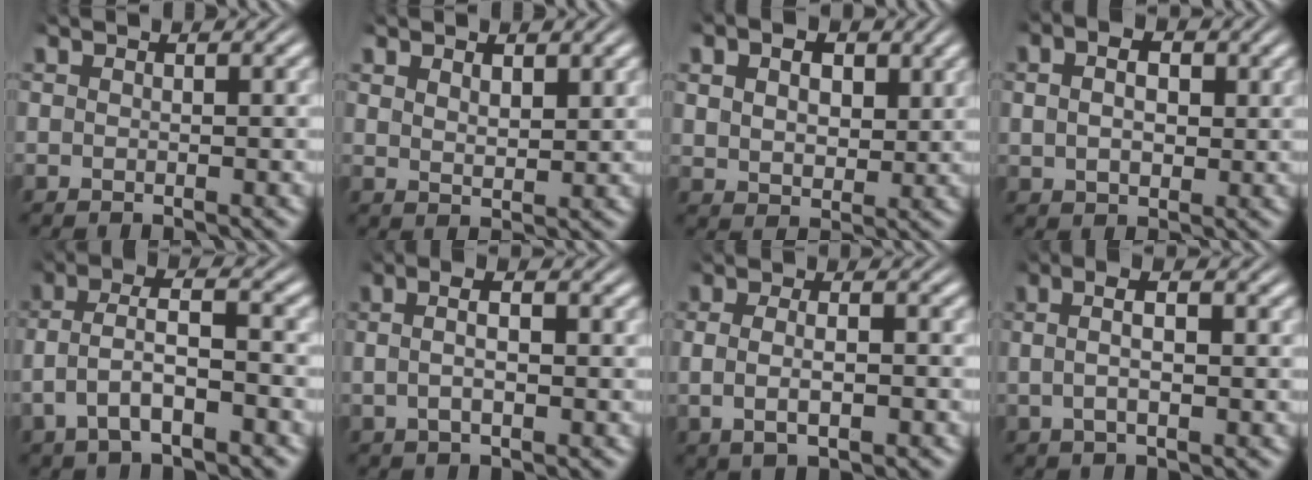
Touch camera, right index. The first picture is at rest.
{"total": 1.5, "force": [1.2, 0.2, 0.9], "torque": [-0.017, -0.012, 0.032]}
{"total": 3.6, "force": [1.5, 2.5, 2.1], "torque": [-0.036, -0.016, 0.037]}
{"total": 3.7, "force": [0.9, 2.4, 2.7], "torque": [-0.033, -0.002, 0.019]}
{"total": 4.5, "force": [-0.4, 2.6, 3.6], "torque": [-0.076, -0.009, -0.003]}
{"total": 3.3, "force": [0.3, 1.5, 3.0], "torque": [-0.051, 0.007, 0.000]}
{"total": 3.5, "force": [-0.5, 1.8, 2.9], "torque": [-0.053, -0.004, -0.003]}
{"total": 3.7, "force": [0.6, 1.6, 3.3], "torque": [-0.057, 0.010, 0.003]}